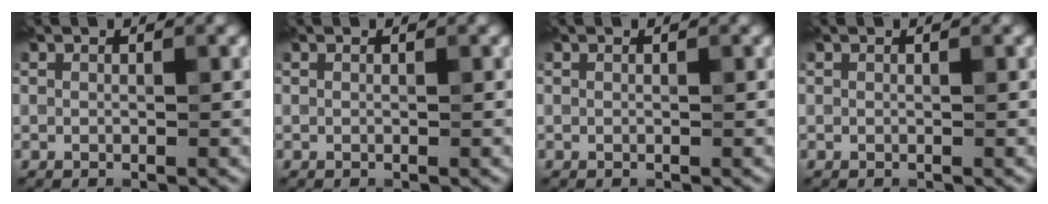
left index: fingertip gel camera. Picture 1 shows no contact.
{"total": 0.0}
{"total": 0.0}
{"total": 0.0}